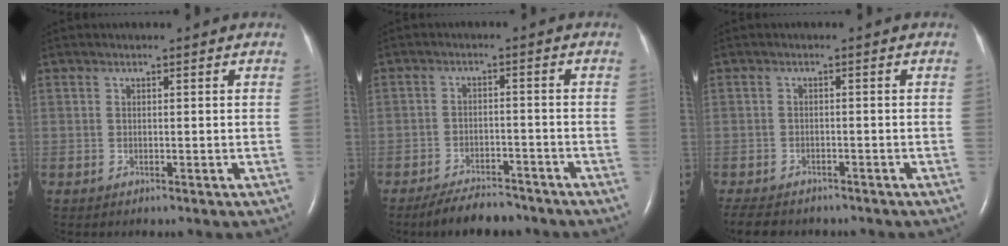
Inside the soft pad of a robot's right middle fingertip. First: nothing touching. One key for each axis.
{"total": 6.5, "fx": -5.7, "fy": 2.1, "fz": 2.4, "tx": -0.041, "ty": -0.007, "tz": -0.091}
{"total": 7.9, "fx": -6.6, "fy": 3.0, "fz": 3.1, "tx": -0.059, "ty": -0.006, "tz": -0.088}